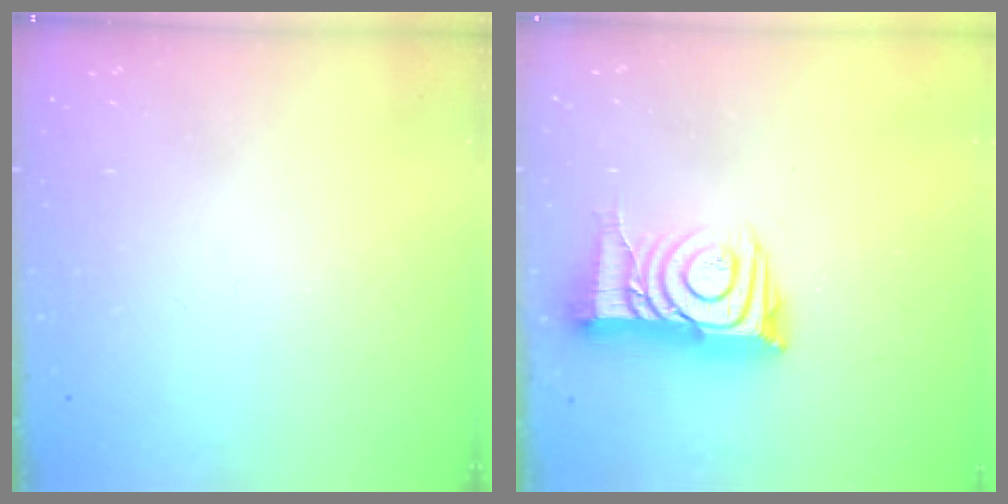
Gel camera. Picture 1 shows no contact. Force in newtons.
{"total": 14.1, "press": 14.1, "slide": 1.1}